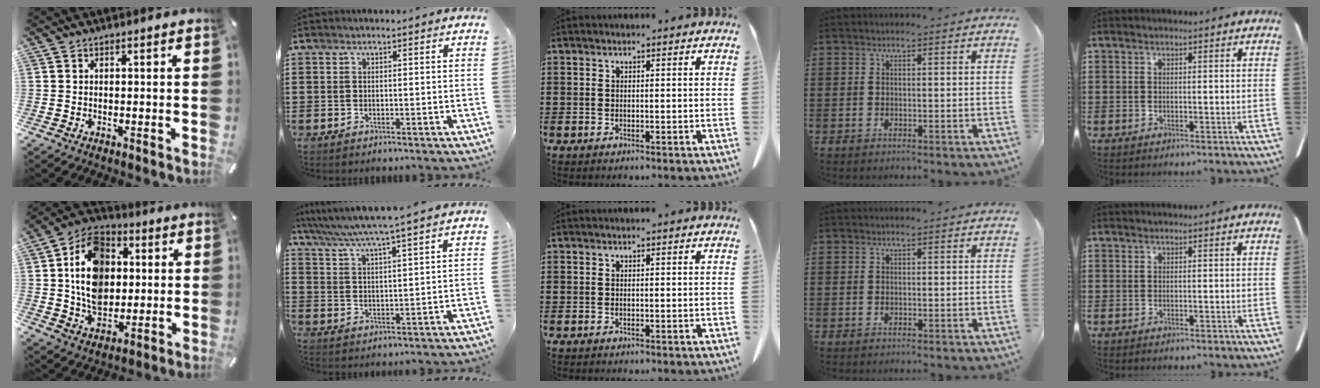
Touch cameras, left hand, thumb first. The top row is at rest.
{"thumb": {"total": 15.6, "force": [1.5, 12.2, 9.5], "torque": [-0.182, 0.019, 0.029]}, "index": {"total": 5.8, "force": [5.1, -1.0, 2.5], "torque": [-0.069, -0.033, 0.085]}}